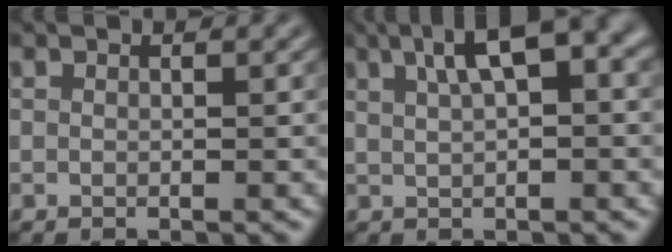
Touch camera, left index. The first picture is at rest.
{"total": 6.8, "force": [2.7, 2.2, 5.9], "torque": [-0.098, 0.018, 0.043]}